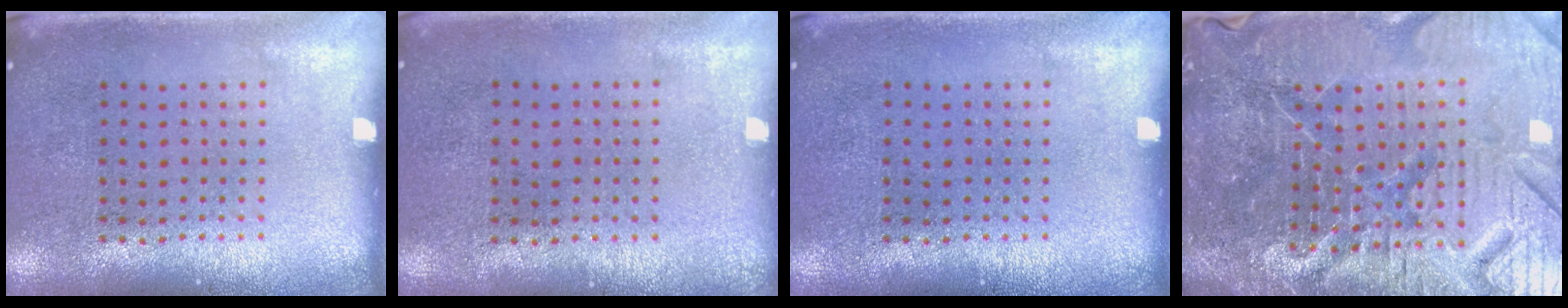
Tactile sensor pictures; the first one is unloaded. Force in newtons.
{"total": 0.0}
{"total": 0.0}
{"total": 7.1, "press": 6.3, "slide": 3.2}